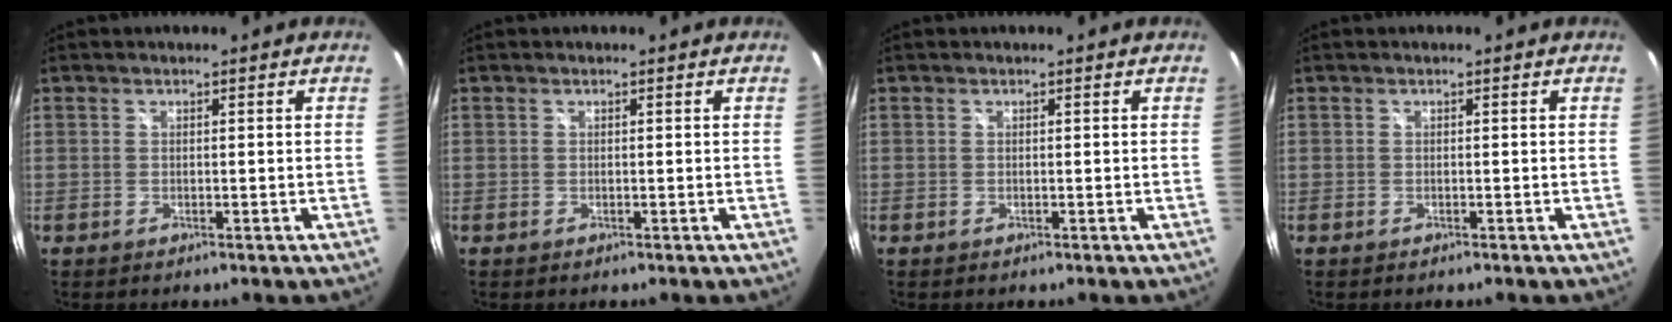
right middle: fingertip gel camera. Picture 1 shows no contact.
{"total": 0.0}
{"total": 0.0}
{"total": 0.0}